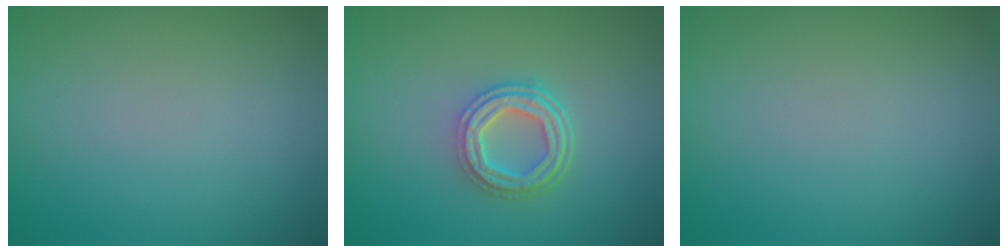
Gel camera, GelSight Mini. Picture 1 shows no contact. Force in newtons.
{"total": 4.3, "press": 3.3, "slide": 2.6}
{"total": 0.0}